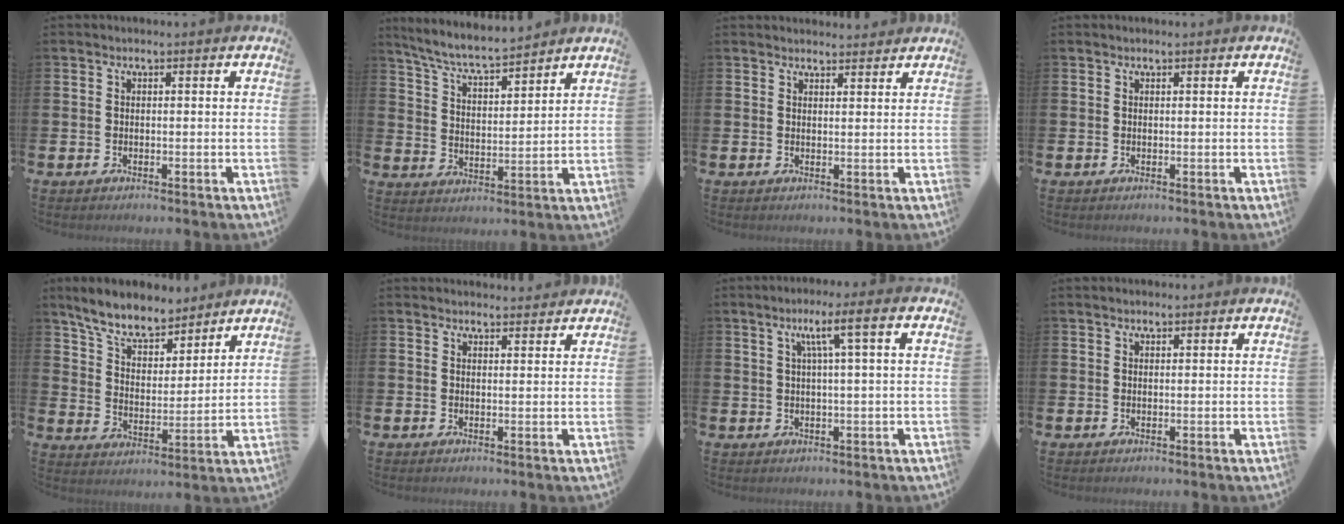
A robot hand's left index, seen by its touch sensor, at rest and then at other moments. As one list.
[{"total": 6.6, "force": [6.2, 0.4, 2.0], "torque": [-0.068, -0.036, 0.110]}, {"total": 2.1, "force": [2.1, 0.3, -0.1], "torque": [0.014, -0.015, 0.034]}, {"total": 0.0}, {"total": 8.3, "force": [7.4, 2.5, 2.6], "torque": [-0.082, -0.043, 0.132]}, {"total": 2.1, "force": [2.1, 0.2, -0.1], "torque": [0.015, -0.016, 0.035]}, {"total": 4.8, "force": [1.4, 0.0, 4.6], "torque": [-0.090, 0.003, 0.017]}, {"total": 1.0, "force": [0.9, 0.3, 0.2], "torque": [0.003, -0.001, 0.015]}]